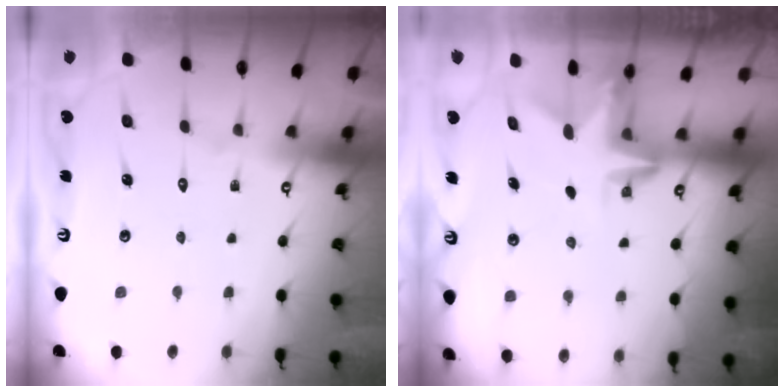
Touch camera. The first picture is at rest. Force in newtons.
{"total": 3.0, "press": 3.0, "slide": 0.2}